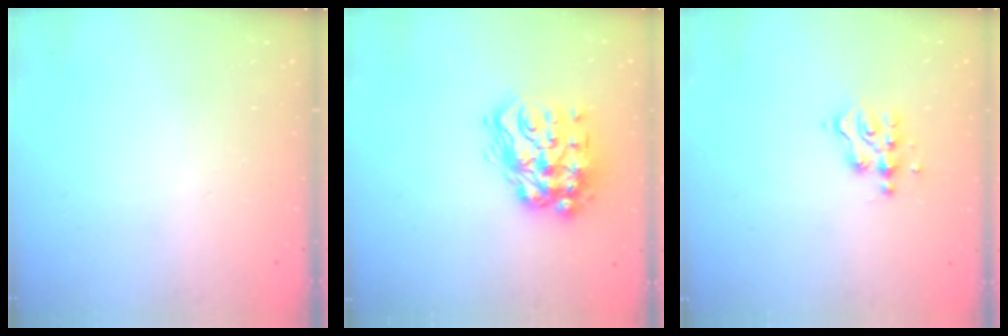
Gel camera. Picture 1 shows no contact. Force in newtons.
{"total": 18.1, "press": 18.1, "slide": 1.3}
{"total": 6.1, "press": 6.1, "slide": 0.6}